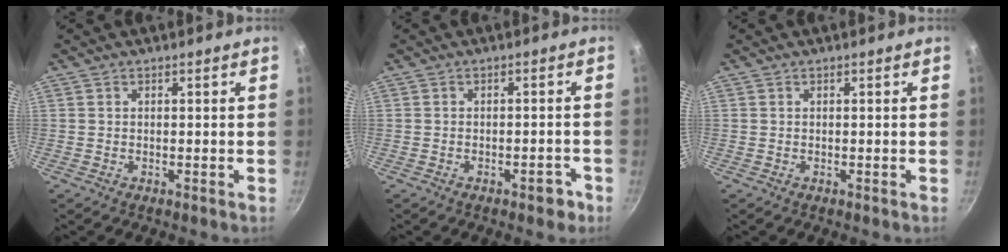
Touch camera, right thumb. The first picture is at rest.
{"total": 2.9, "force": [-1.8, 1.5, 1.8], "torque": [-0.008, 0.025, -0.012]}
{"total": 0.0}